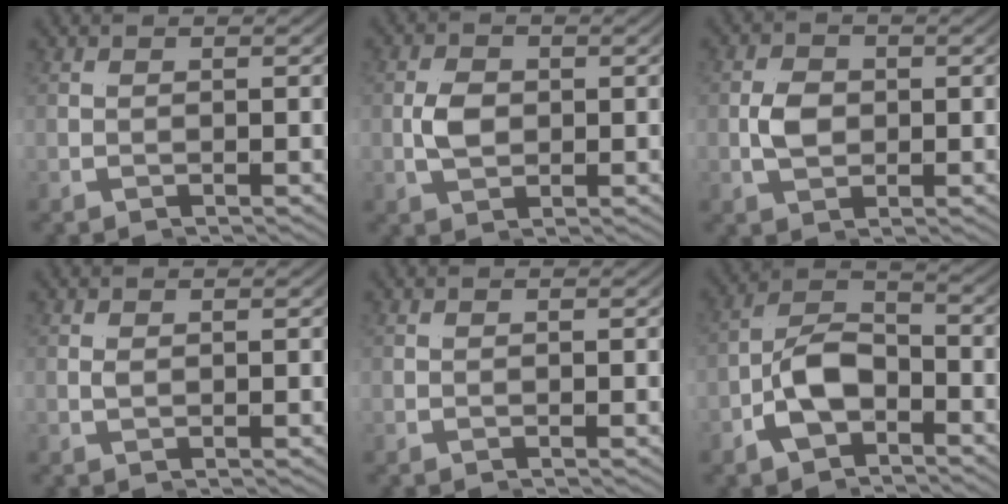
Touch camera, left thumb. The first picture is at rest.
{"total": 2.4, "force": [0.1, 1.8, 1.5], "torque": [-0.047, -0.008, 0.002]}
{"total": 3.0, "force": [0.1, 2.3, 1.9], "torque": [-0.051, -0.009, 0.004]}
{"total": 0.6, "force": [0.6, 0.1, 0.2], "torque": [-0.002, 0.001, 0.008]}
{"total": 0.0}
{"total": 7.0, "force": [-4.2, 4.5, 3.4], "torque": [-0.102, -0.006, -0.076]}